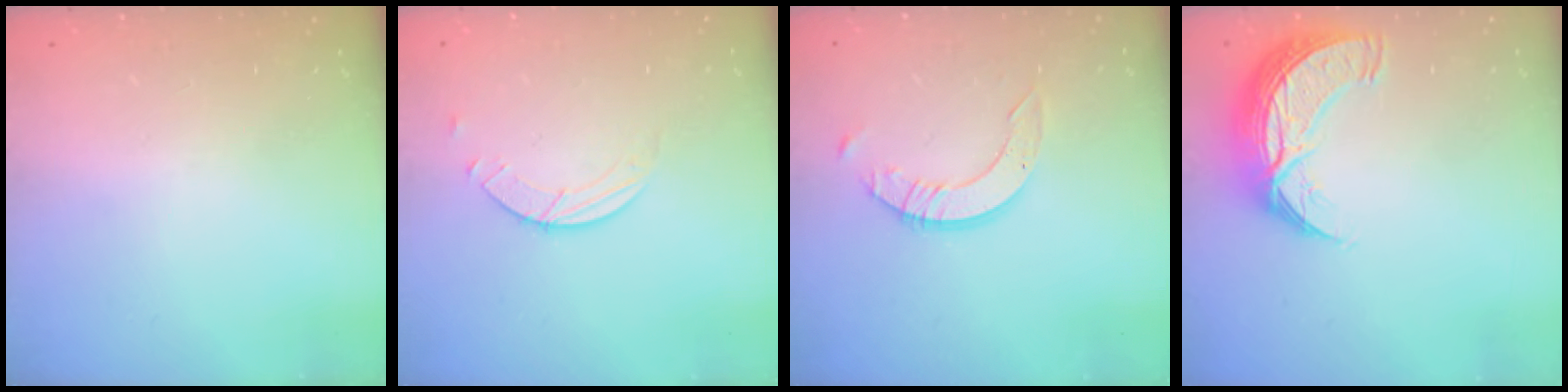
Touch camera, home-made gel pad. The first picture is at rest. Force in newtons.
{"total": 2.6, "press": 2.6, "slide": 0.3}
{"total": 6.1, "press": 6.1, "slide": 0.6}
{"total": 10.6, "press": 10.6, "slide": 0.8}